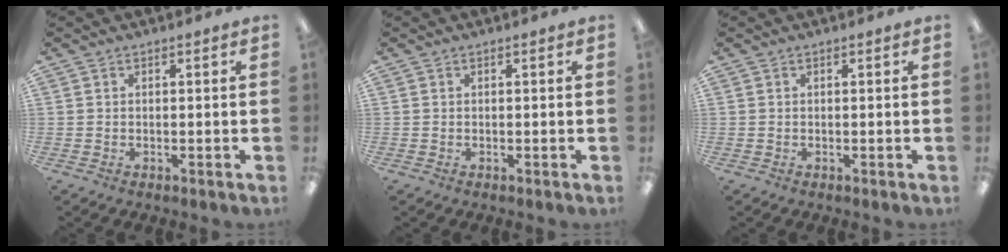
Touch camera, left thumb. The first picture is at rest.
{"total": 0.0}
{"total": 0.0}